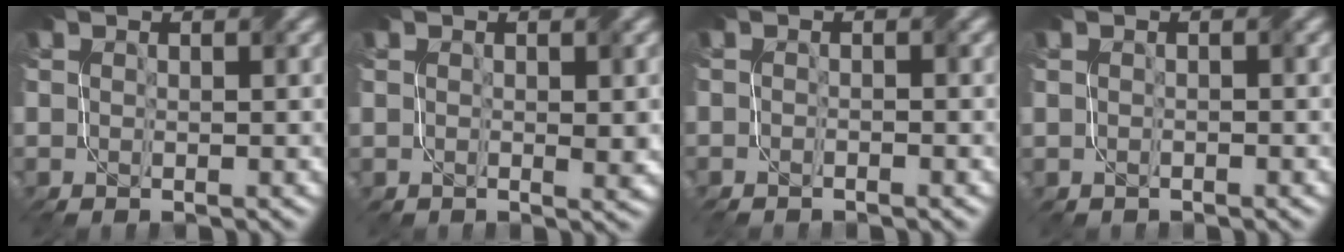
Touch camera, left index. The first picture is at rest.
{"total": 0.8, "force": [0.4, 0.2, 0.7], "torque": [-0.007, -0.005, 0.006]}
{"total": 1.2, "force": [-1.0, 0.3, 0.5], "torque": [-0.004, -0.007, -0.017]}
{"total": 0.6, "force": [-0.2, -0.1, -0.6], "torque": [0.007, 0.000, -0.008]}